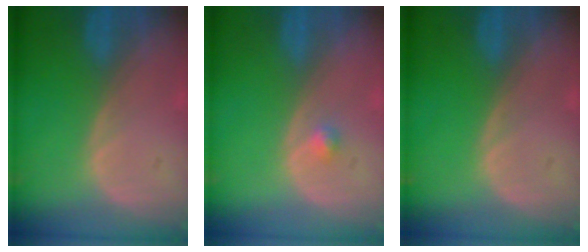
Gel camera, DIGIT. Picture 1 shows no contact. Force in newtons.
{"total": 1.0, "press": 1.0, "slide": 0.1}
{"total": 0.0}